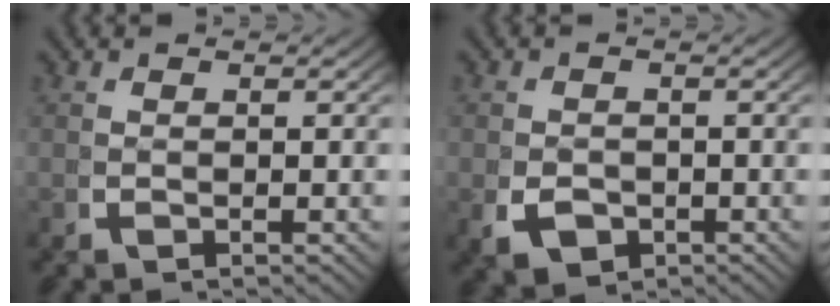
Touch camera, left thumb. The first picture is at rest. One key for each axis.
{"total": 3.4, "fx": -1.4, "fy": 2.5, "fz": 1.8, "tx": -0.036, "ty": -0.018, "tz": -0.016}